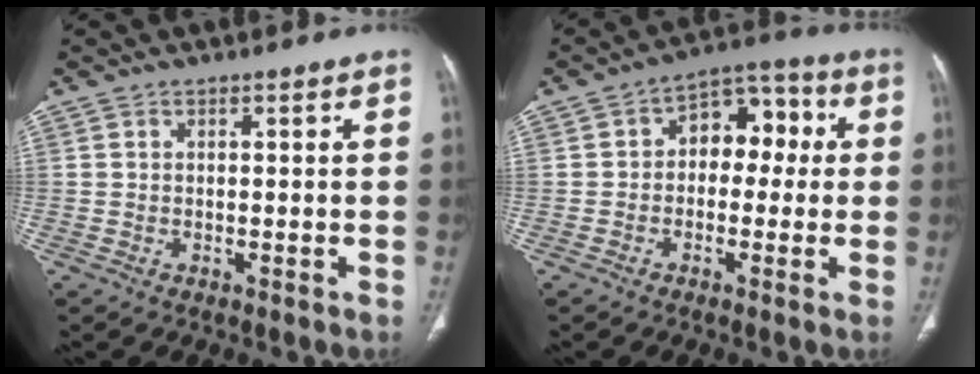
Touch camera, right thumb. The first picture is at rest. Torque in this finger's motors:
{"motor_torque": [0.11, 0.10, -0.02, 0.01, 0.13]}